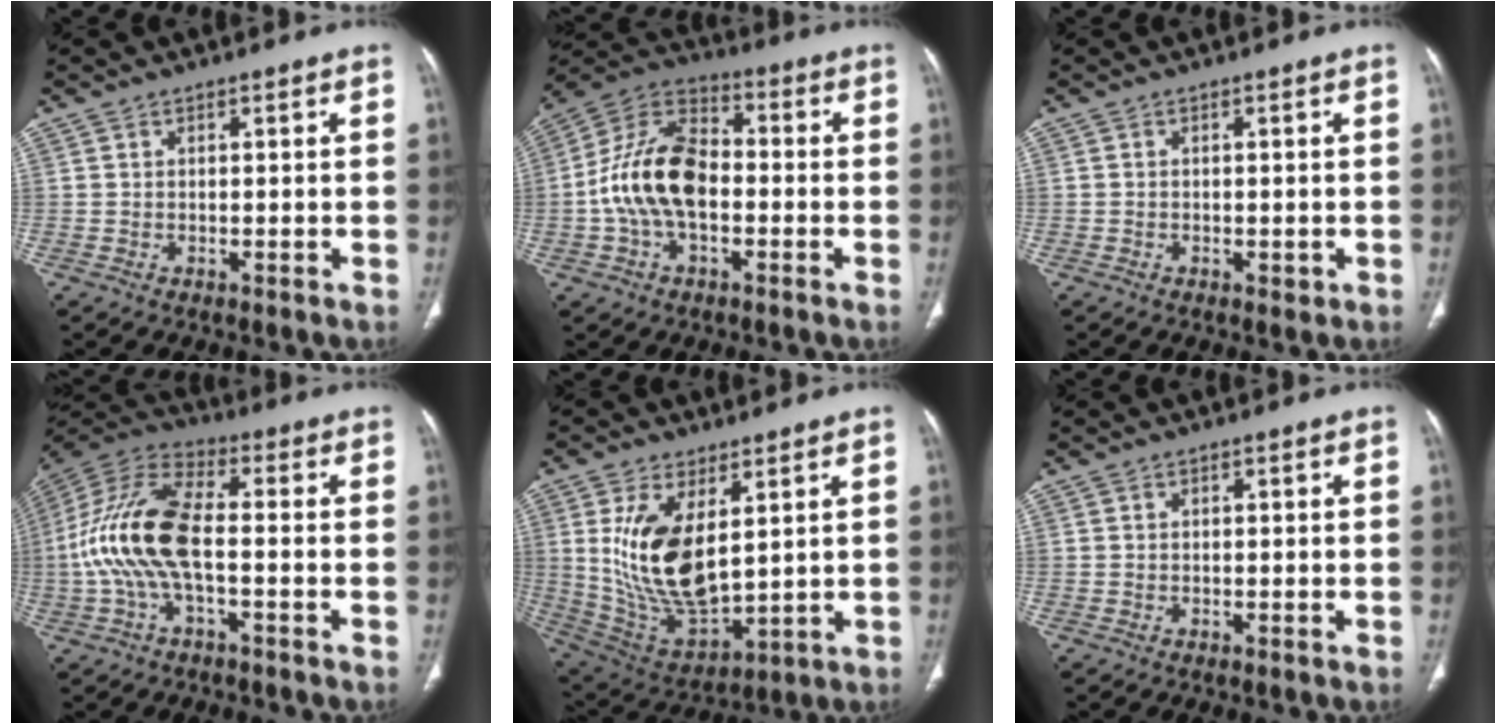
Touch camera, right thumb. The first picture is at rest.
{"total": 15.5, "force": [-1.9, 9.4, 12.2], "torque": [-0.228, 0.039, -0.041]}
{"total": 1.3, "force": [-0.5, 0.7, 0.9], "torque": [-0.010, -0.001, -0.004]}
{"total": 16.2, "force": [-1.9, 7.0, 14.5], "torque": [-0.313, 0.036, -0.041]}
{"total": 16.4, "force": [4.1, 8.1, 13.6], "torque": [-0.252, -0.023, 0.104]}
{"total": 0.0}